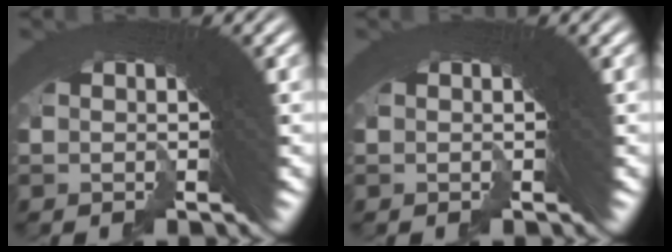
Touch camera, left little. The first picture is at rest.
{"total": 0.0}